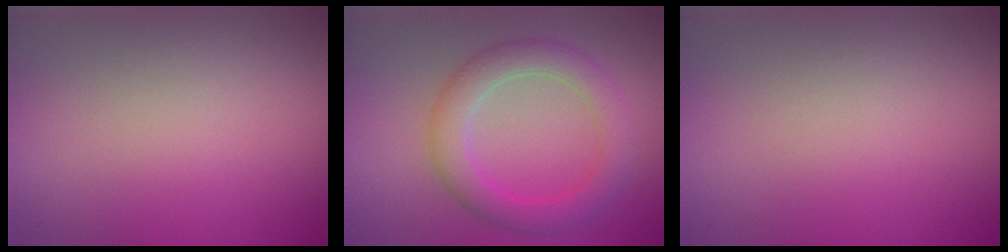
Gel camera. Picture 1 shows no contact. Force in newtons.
{"total": 4.1, "press": 4.1, "slide": 0.0}
{"total": 0.0}